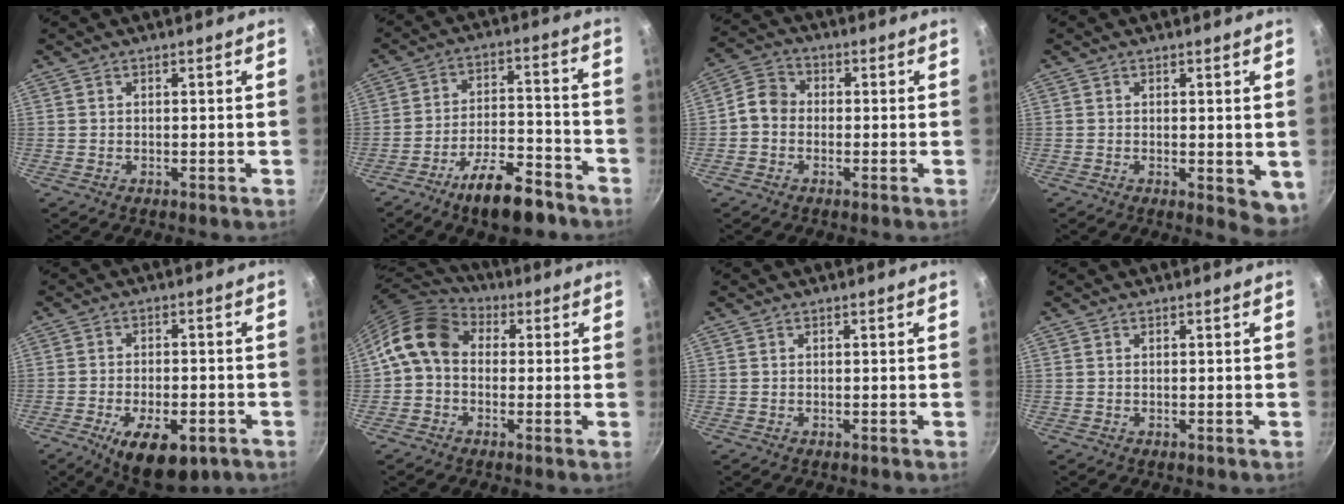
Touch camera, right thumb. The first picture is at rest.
{"total": 12.9, "force": [-8.8, 4.6, 8.1], "torque": [-0.117, 0.071, -0.139]}
{"total": 5.0, "force": [-1.1, 4.2, 2.6], "torque": [-0.028, 0.018, -0.038]}
{"total": 5.0, "force": [-0.1, 2.4, 4.3], "torque": [-0.052, -0.013, -0.001]}
{"total": 12.3, "force": [-5.8, 5.8, 9.1], "torque": [-0.126, 0.014, -0.079]}
{"total": 10.8, "force": [0.8, 8.5, 6.6], "torque": [-0.100, 0.025, -0.009]}
{"total": 0.0}
{"total": 0.0}